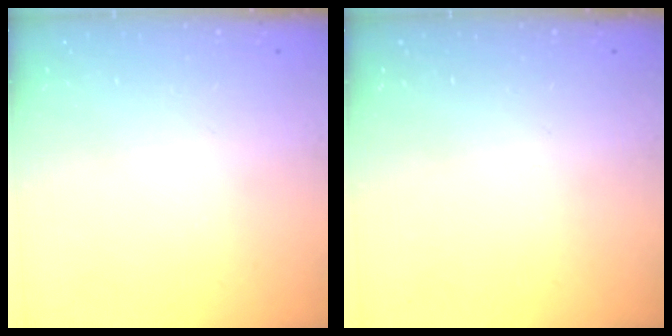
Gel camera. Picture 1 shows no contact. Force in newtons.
{"total": 0.0}